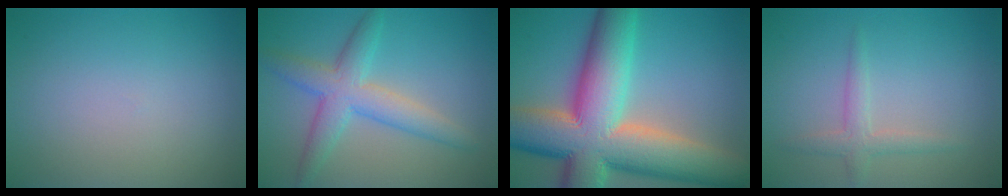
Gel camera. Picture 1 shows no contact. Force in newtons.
{"total": 4.8, "press": 4.8, "slide": 0.1}
{"total": 16.3, "press": 16.2, "slide": 1.1}
{"total": 1.9, "press": 1.9, "slide": 0.1}